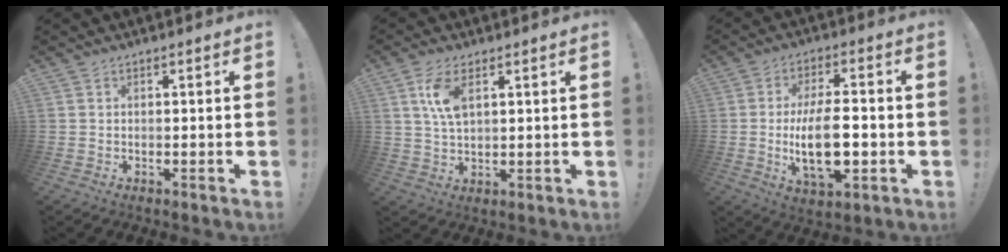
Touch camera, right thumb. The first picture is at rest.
{"total": 7.7, "force": [3.0, 3.7, 6.1], "torque": [-0.118, -0.004, 0.054]}
{"total": 15.3, "force": [-2.3, 6.4, 13.7], "torque": [-0.247, -0.004, -0.044]}